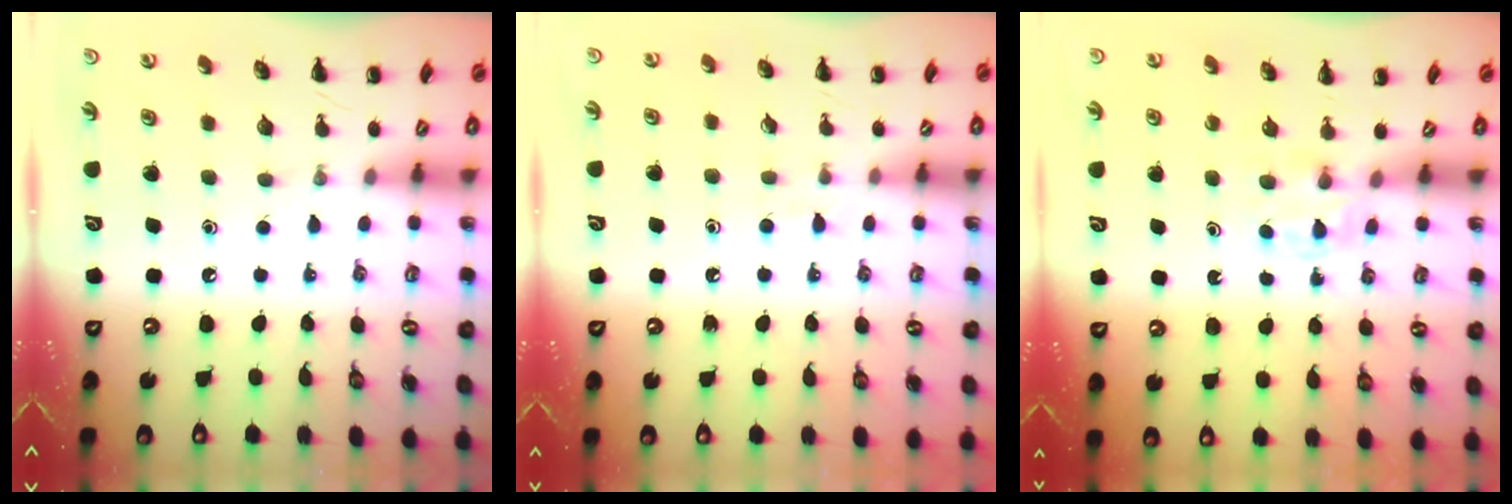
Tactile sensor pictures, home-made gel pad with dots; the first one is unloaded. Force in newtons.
{"total": 3.3, "press": 3.1, "slide": 1.3}
{"total": 3.0, "press": 2.8, "slide": 1.0}